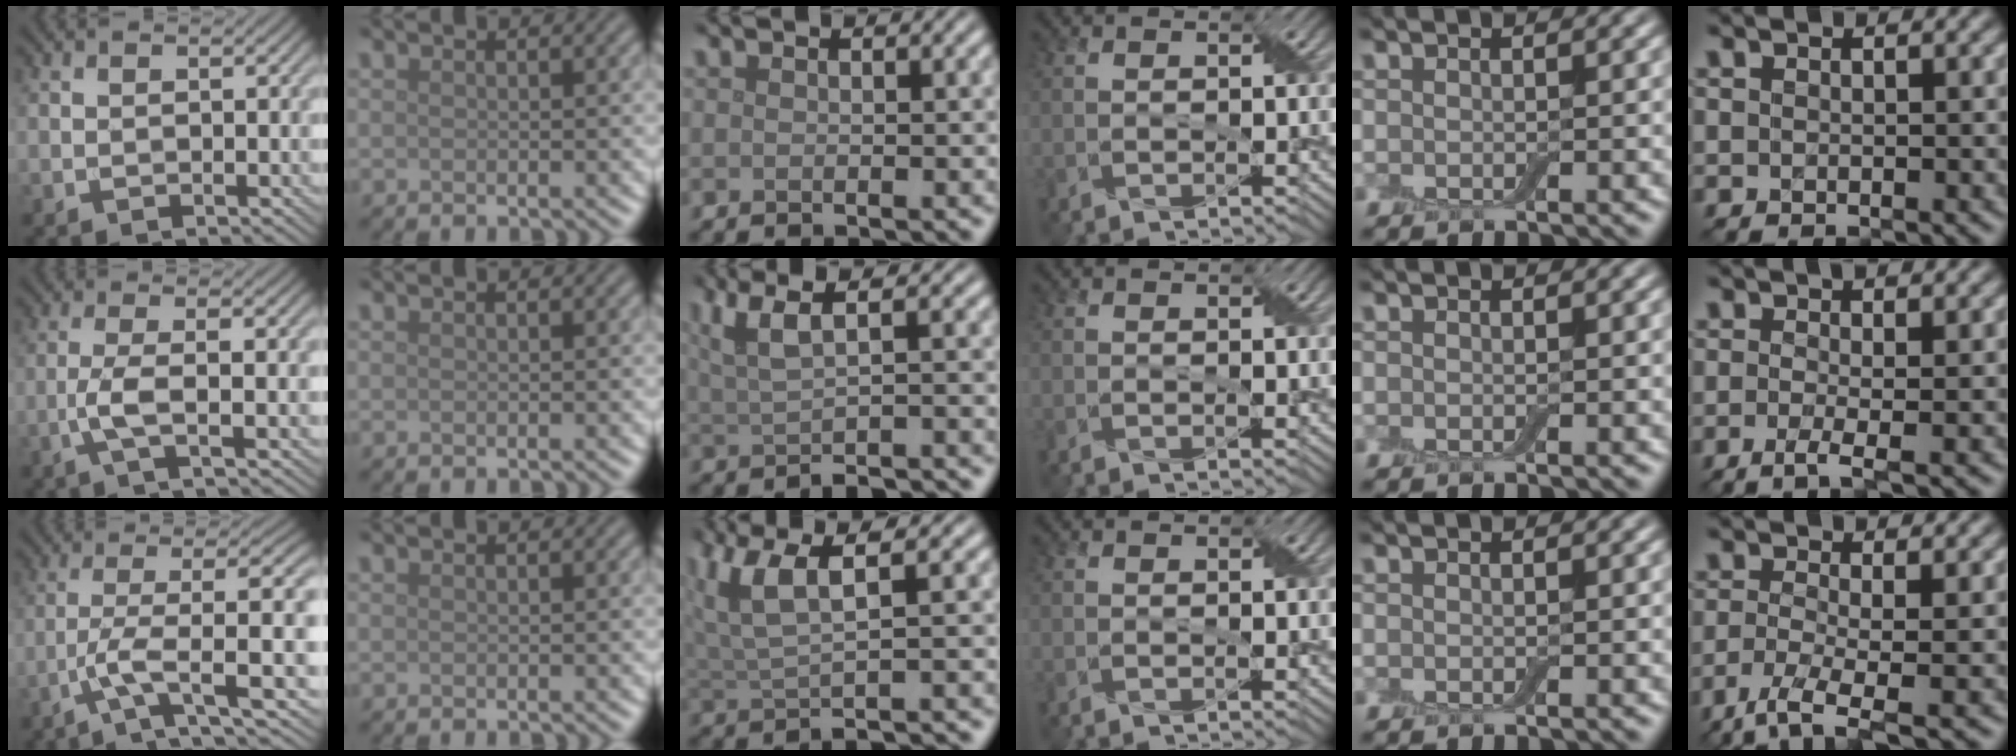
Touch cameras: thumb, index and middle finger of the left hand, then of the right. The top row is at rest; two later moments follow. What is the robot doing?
{"motion": "peel", "object": "aluminum foil"}